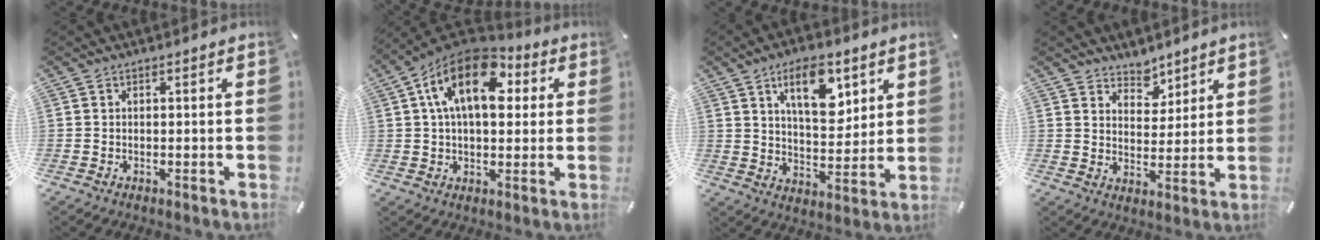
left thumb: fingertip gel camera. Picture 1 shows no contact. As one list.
[{"total": 16.2, "force": [5.3, 8.1, 13.0], "torque": [-0.212, -0.018, 0.088]}, {"total": 13.2, "force": [6.8, 6.8, 9.0], "torque": [-0.130, -0.022, 0.115]}, {"total": 5.9, "force": [4.8, 3.4, -0.4], "torque": [0.007, -0.037, 0.089]}]